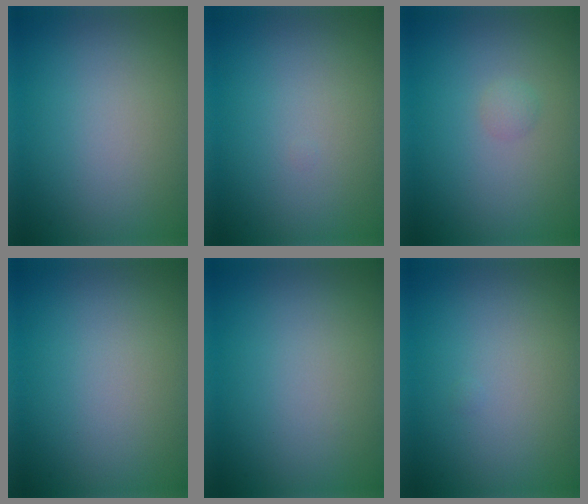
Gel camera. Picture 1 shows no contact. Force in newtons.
{"total": 0.0}
{"total": 0.7, "press": 0.7, "slide": 0.0}
{"total": 0.0}
{"total": 0.0}
{"total": 0.0}